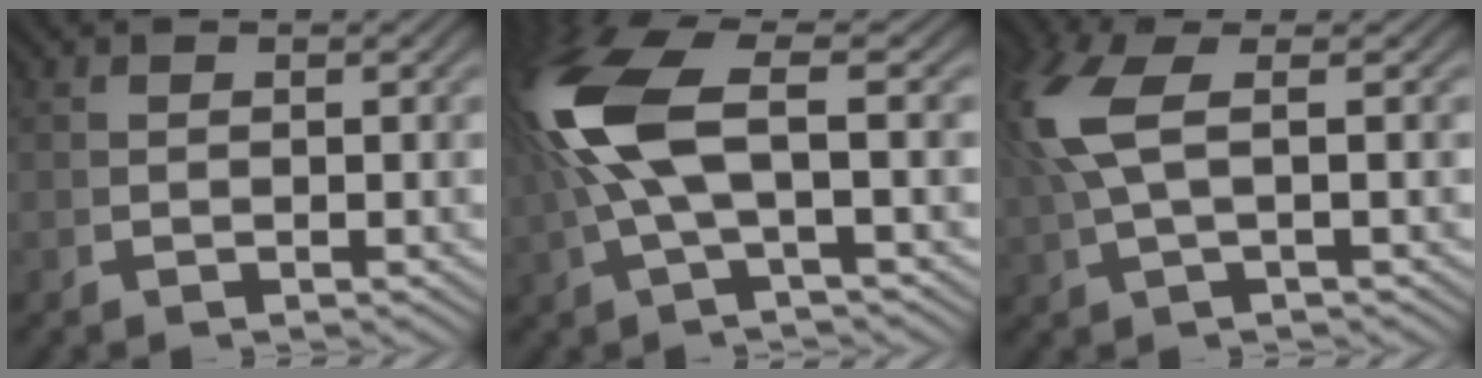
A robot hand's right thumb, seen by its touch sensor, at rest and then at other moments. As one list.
[{"total": 8.8, "force": [1.2, 3.2, 8.1], "torque": [-0.180, 0.007, 0.026]}, {"total": 5.3, "force": [1.3, 1.9, 4.7], "torque": [-0.117, 0.004, 0.031]}]